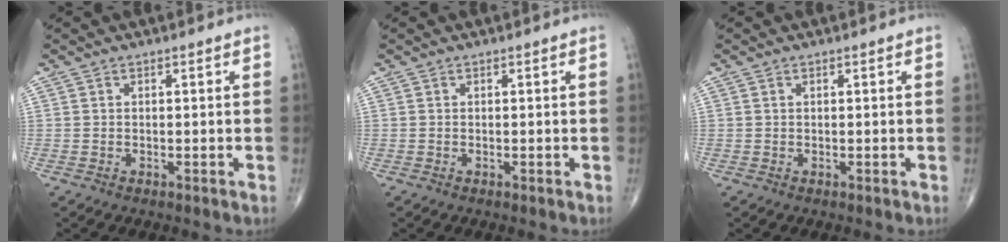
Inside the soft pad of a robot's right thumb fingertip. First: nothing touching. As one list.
[{"total": 0.0}, {"total": 0.0}]